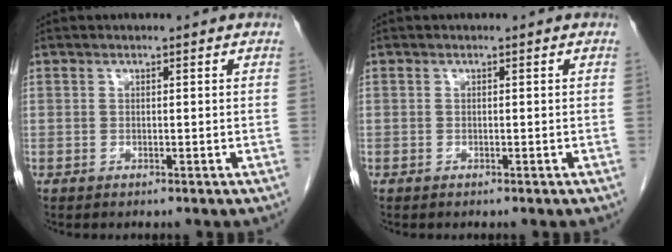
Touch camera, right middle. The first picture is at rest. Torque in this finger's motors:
{"motor_torque": [1.07, -1.07, 0.19, -0.04]}